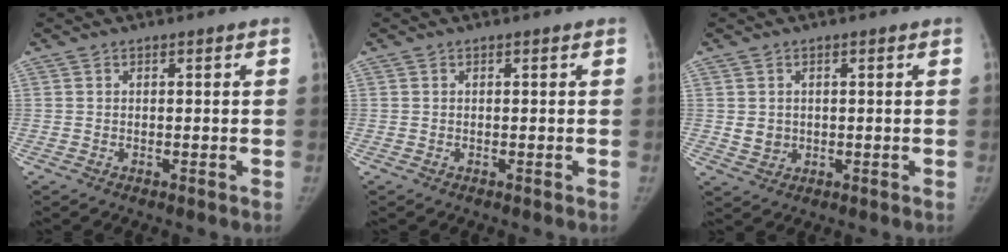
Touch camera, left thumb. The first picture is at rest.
{"total": 0.0}
{"total": 2.8, "force": [0.3, 2.5, 1.2], "torque": [-0.010, -0.003, 0.012]}